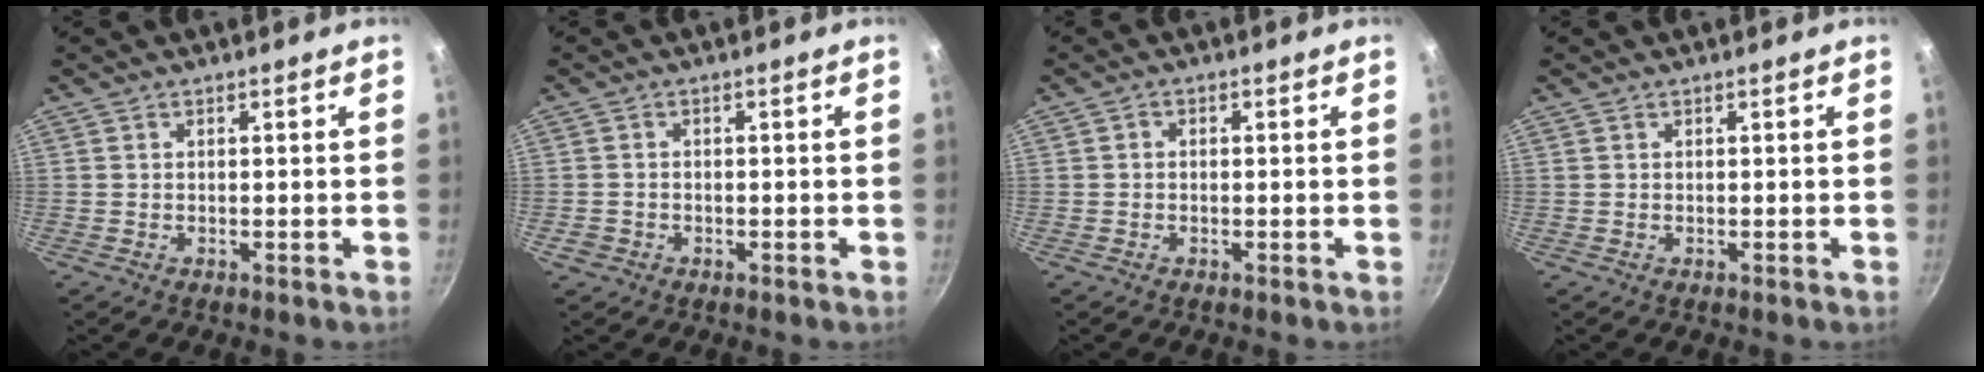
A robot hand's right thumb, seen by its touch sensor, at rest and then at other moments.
{"total": 1.8, "force": [-0.8, 1.5, 0.7], "torque": [-0.013, 0.006, -0.011]}
{"total": 0.9, "force": [-0.1, 0.7, 0.5], "torque": [-0.010, 0.007, -0.003]}
{"total": 0.0}